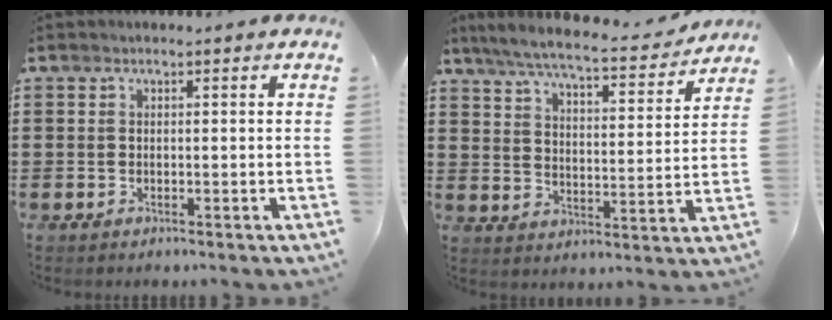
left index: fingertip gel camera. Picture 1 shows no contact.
{"total": 6.9, "force": [6.1, 0.1, 3.0], "torque": [-0.085, -0.038, 0.103]}